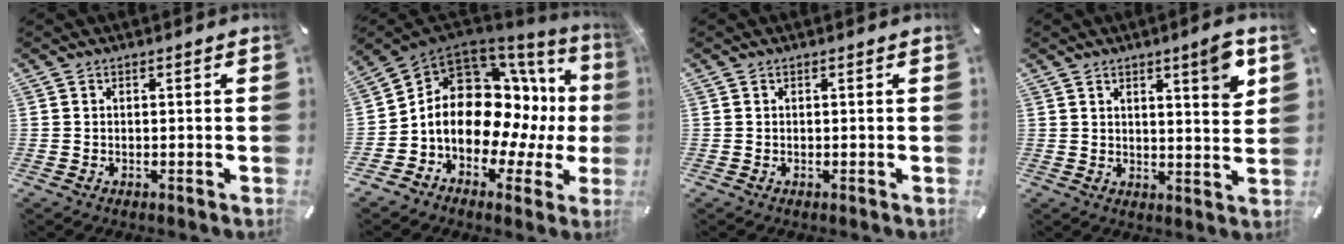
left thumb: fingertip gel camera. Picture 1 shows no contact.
{"total": 17.8, "force": [0.3, 12.6, 12.6], "torque": [-0.226, -0.027, 0.011]}
{"total": 0.0}
{"total": 7.0, "force": [4.5, 1.1, 5.3], "torque": [-0.070, -0.028, 0.068]}